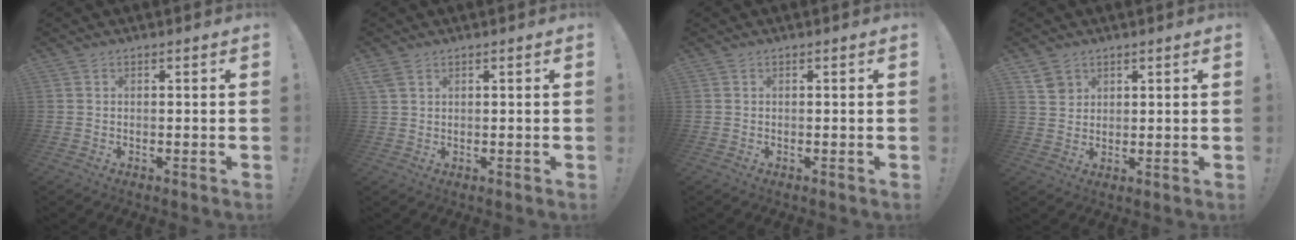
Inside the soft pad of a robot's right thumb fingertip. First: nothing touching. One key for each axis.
{"total": 2.7, "fx": 1.6, "fy": 1.5, "fz": 1.5, "tx": -0.027, "ty": -0.003, "tz": 0.032}
{"total": 0.0}
{"total": 4.2, "fx": 2.7, "fy": 3.1, "fz": 0.9, "tx": -0.005, "ty": -0.014, "tz": 0.049}